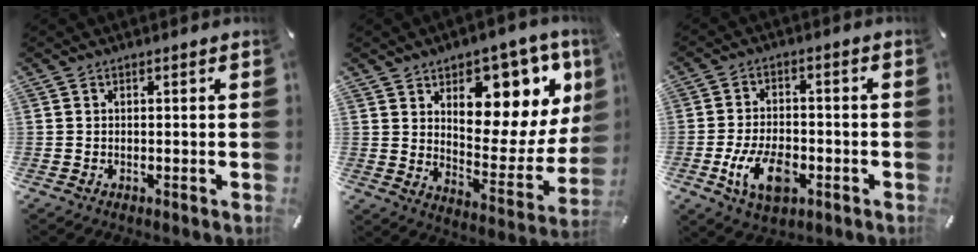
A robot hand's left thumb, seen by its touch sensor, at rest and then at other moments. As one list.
[{"total": 14.3, "force": [8.9, 8.0, 7.8], "torque": [-0.088, -0.089, 0.152]}, {"total": 10.9, "force": [-3.8, 6.3, 8.0], "torque": [-0.166, 0.001, -0.069]}]